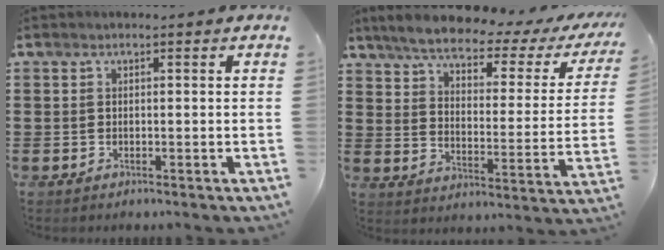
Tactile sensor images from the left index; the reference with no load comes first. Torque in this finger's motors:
{"motor_torque": [2.14, 0.00, 1.05, 0.13]}